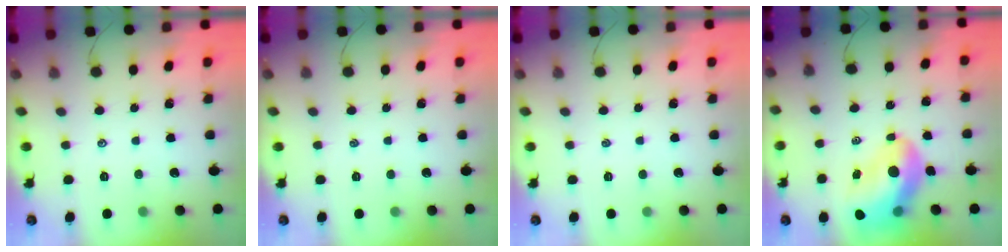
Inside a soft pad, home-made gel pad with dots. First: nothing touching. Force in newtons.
{"total": 0.0}
{"total": 0.0}
{"total": 14.2, "press": 13.6, "slide": 4.1}